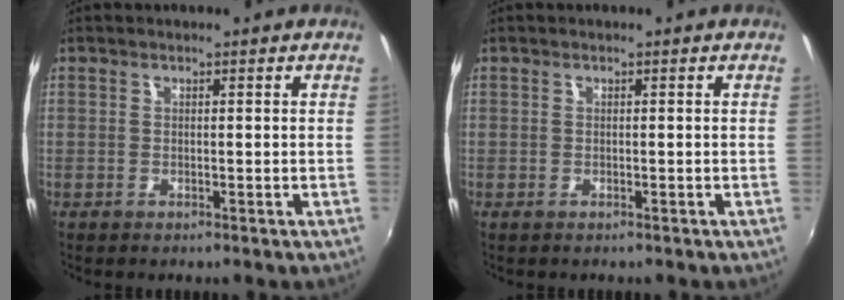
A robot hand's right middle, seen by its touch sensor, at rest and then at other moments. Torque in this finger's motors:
{"motor_torque": [0.13, -0.19, -0.02, 0.00]}